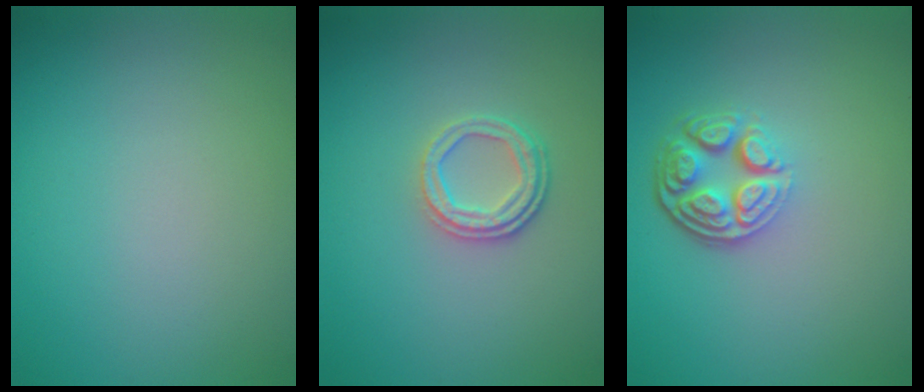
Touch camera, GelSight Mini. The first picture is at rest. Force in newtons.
{"total": 2.6, "press": 2.3, "slide": 1.3}
{"total": 4.5, "press": 3.4, "slide": 2.9}